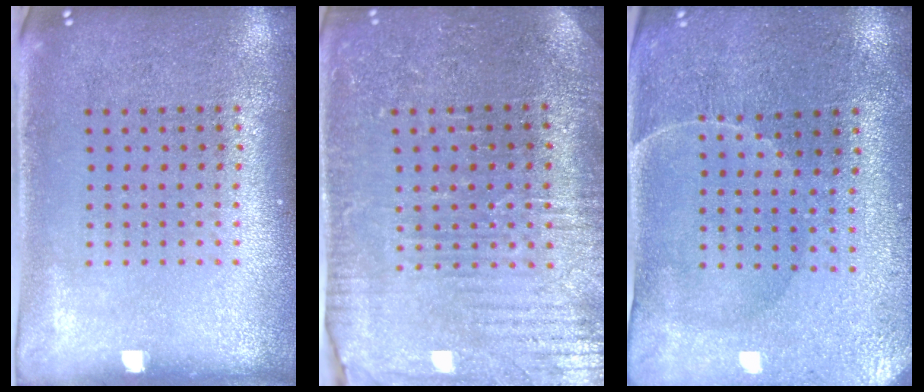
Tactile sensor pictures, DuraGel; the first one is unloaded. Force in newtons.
{"total": 3.4, "press": 3.4, "slide": 0.7}
{"total": 0.6, "press": 0.5, "slide": 0.4}